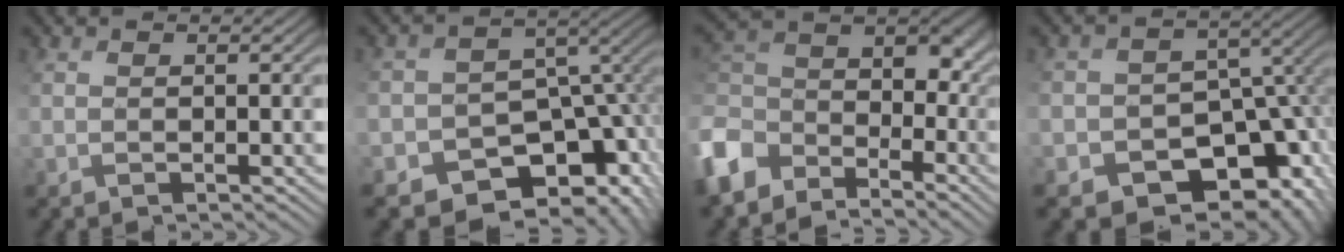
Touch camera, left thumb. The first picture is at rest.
{"total": 13.3, "force": [-7.7, 9.1, 5.9], "torque": [-0.106, -0.010, -0.096]}
{"total": 11.2, "force": [-5.5, 7.5, 6.2], "torque": [-0.154, -0.015, -0.117]}
{"total": 15.0, "force": [-8.2, 10.4, 7.1], "torque": [-0.116, -0.019, -0.104]}